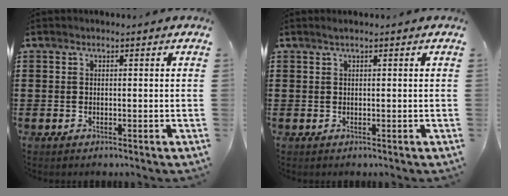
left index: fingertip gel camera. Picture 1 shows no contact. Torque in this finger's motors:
{"motor_torque": [0.25, -0.22, 0.09, 0.00]}